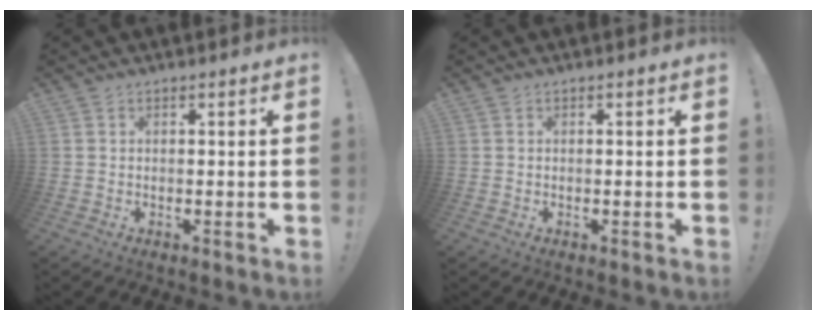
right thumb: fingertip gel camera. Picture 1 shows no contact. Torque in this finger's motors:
{"motor_torque": [-0.01, -0.15, -0.10, 0.06, 0.09]}